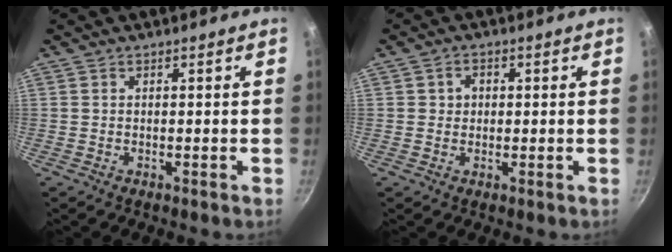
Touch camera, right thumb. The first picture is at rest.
{"total": 2.6, "force": [0.4, 2.3, 1.2], "torque": [-0.005, 0.003, 0.002]}